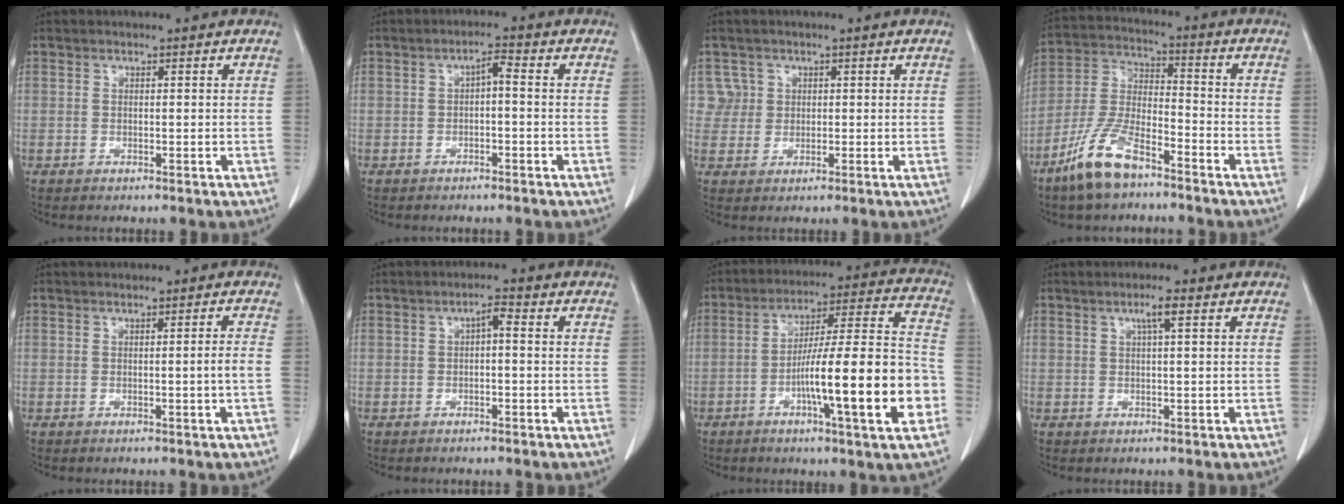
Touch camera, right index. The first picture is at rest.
{"total": 2.2, "force": [-0.3, 0.6, 2.1], "torque": [-0.037, 0.010, -0.004]}
{"total": 2.9, "force": [1.1, 2.7, -0.4], "torque": [0.024, 0.005, 0.015]}
{"total": 11.0, "force": [-7.7, 3.3, 7.2], "torque": [-0.164, -0.011, -0.154]}
{"total": 1.7, "force": [-0.5, -0.6, 1.5], "torque": [-0.023, -0.002, -0.007]}
{"total": 2.1, "force": [0.1, 0.6, 2.0], "torque": [-0.034, 0.008, 0.001]}
{"total": 19.0, "force": [-5.8, 0.8, 18.1], "torque": [-0.258, 0.012, -0.089]}
{"total": 2.4, "force": [1.0, -0.1, 2.2], "torque": [-0.043, 0.003, 0.017]}